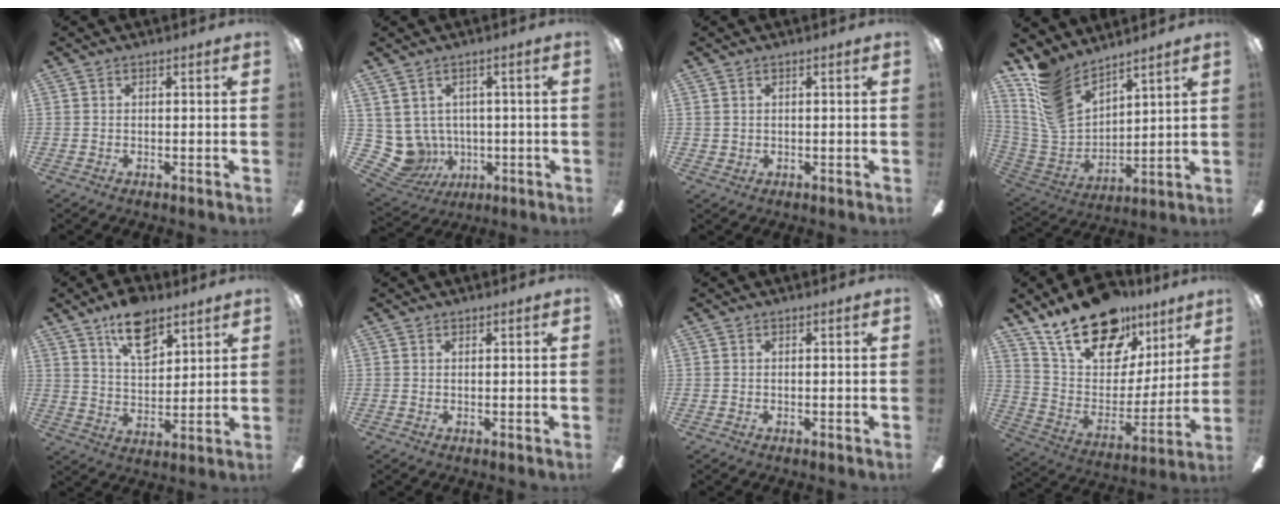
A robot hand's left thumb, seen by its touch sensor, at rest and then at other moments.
{"total": 8.6, "force": [0.4, 8.2, 2.7], "torque": [-0.108, -0.014, 0.014]}
{"total": 1.4, "force": [0.9, 1.0, 0.3], "torque": [-0.006, 0.002, 0.017]}
{"total": 14.3, "force": [10.6, 7.4, 6.2], "torque": [-0.162, -0.066, 0.206]}
{"total": 12.4, "force": [8.2, 6.2, 7.0], "torque": [-0.115, -0.030, 0.147]}
{"total": 0.6, "force": [0.5, 0.3, 0.1], "torque": [-0.002, 0.000, 0.010]}
{"total": 0.0}
{"total": 22.1, "force": [16.5, 10.8, 10.0], "torque": [-0.176, -0.101, 0.296]}